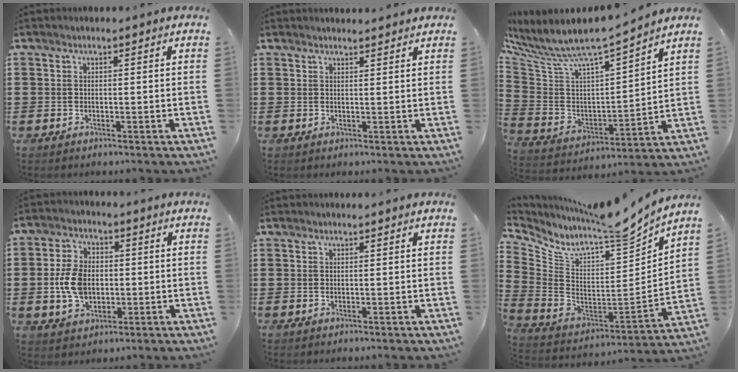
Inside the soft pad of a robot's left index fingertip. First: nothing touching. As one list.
[{"total": 1.3, "force": [1.3, 0.1, 0.1], "torque": [-0.006, 0.000, 0.026]}, {"total": 6.9, "force": [5.9, 1.2, 3.3], "torque": [-0.097, -0.053, 0.093]}, {"total": 7.3, "force": [-0.6, 4.9, 5.4], "torque": [-0.138, 0.003, -0.018]}, {"total": 0.0}, {"total": 8.2, "force": [7.3, 0.7, 3.6], "torque": [-0.089, -0.081, 0.110]}]